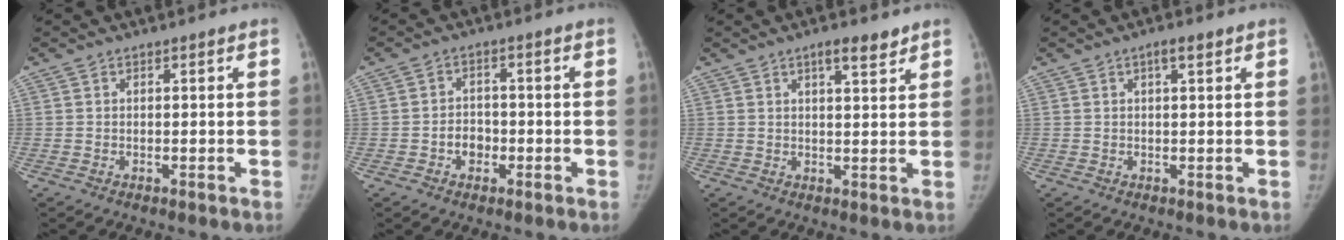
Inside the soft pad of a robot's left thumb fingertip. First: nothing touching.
{"total": 3.8, "force": [-1.2, 3.0, 1.9], "torque": [-0.012, 0.011, -0.024]}
{"total": 4.2, "force": [2.9, 1.2, 2.8], "torque": [-0.030, -0.018, 0.043]}
{"total": 2.1, "force": [1.1, 0.6, 1.7], "torque": [-0.023, 0.001, 0.016]}